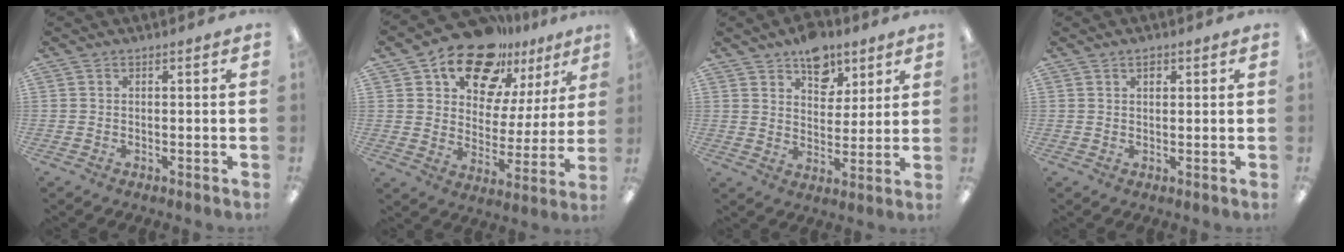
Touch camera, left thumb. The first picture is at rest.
{"total": 19.0, "force": [14.2, 9.7, 8.0], "torque": [-0.138, -0.089, 0.251]}
{"total": 10.5, "force": [7.3, 6.5, 4.0], "torque": [-0.042, -0.041, 0.130]}
{"total": 1.8, "force": [1.1, 0.9, 1.0], "torque": [-0.014, -0.002, 0.018]}